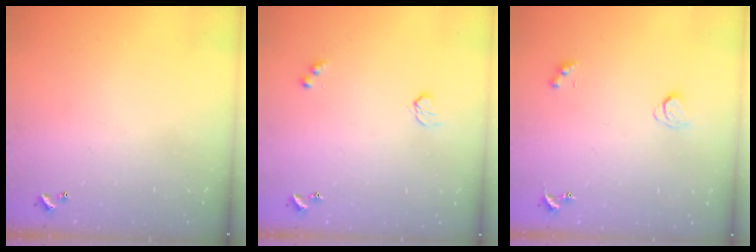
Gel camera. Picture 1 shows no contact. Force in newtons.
{"total": 2.9, "press": 2.9, "slide": 0.5}
{"total": 1.7, "press": 1.6, "slide": 0.4}